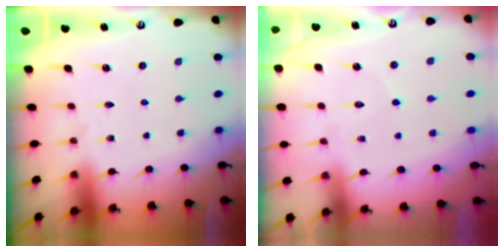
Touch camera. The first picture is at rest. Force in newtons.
{"total": 6.3, "press": 6.3, "slide": 0.7}